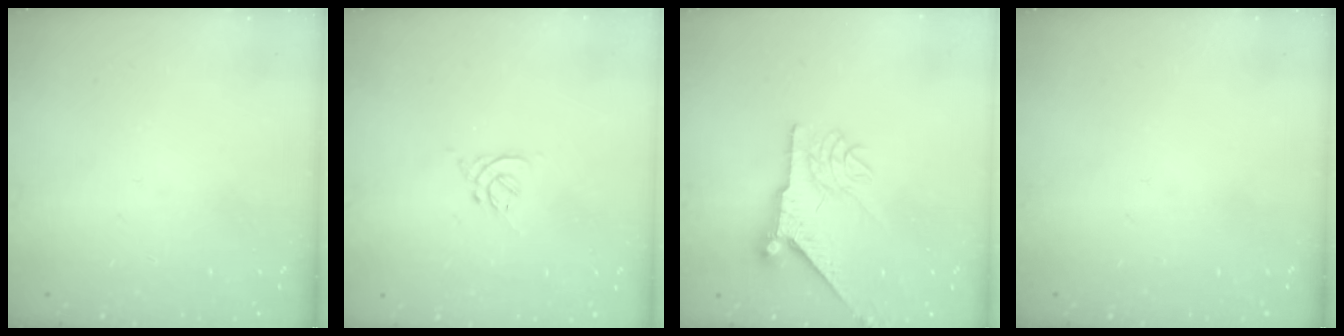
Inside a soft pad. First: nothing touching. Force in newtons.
{"total": 1.7, "press": 1.6, "slide": 0.6}
{"total": 8.5, "press": 8.5, "slide": 0.7}
{"total": 0.0}